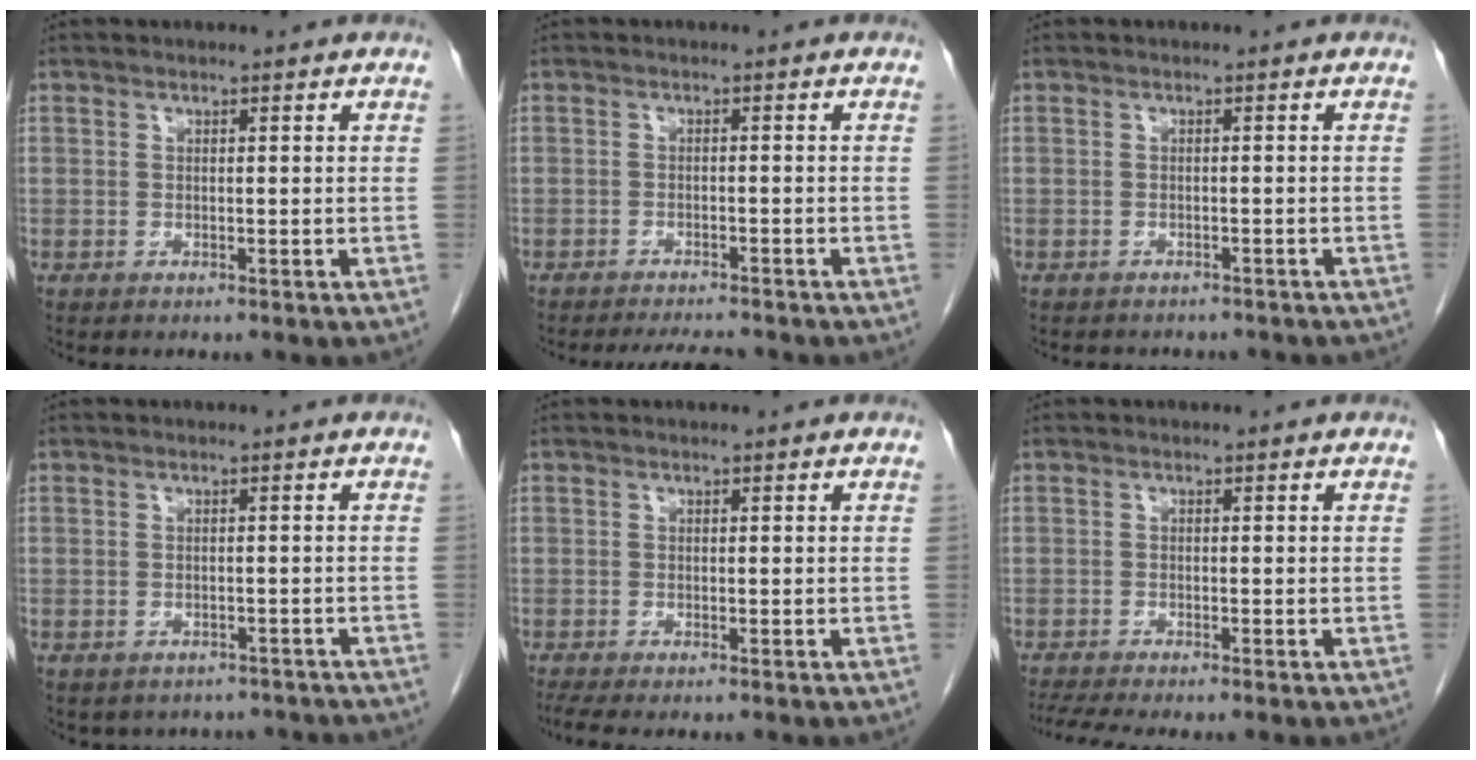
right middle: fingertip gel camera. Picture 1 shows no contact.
{"total": 4.8, "force": [-4.5, 0.5, 1.6], "torque": [-0.024, -0.010, -0.067]}
{"total": 6.0, "force": [-5.3, 2.2, 1.8], "torque": [-0.021, 0.002, -0.056]}
{"total": 6.6, "force": [-5.6, 3.4, 1.0], "torque": [-0.005, 0.013, -0.057]}
{"total": 1.8, "force": [-1.3, 0.1, 1.2], "torque": [-0.026, -0.007, -0.026]}
{"total": 4.5, "force": [-3.7, -0.2, 2.7], "torque": [-0.048, -0.008, -0.063]}